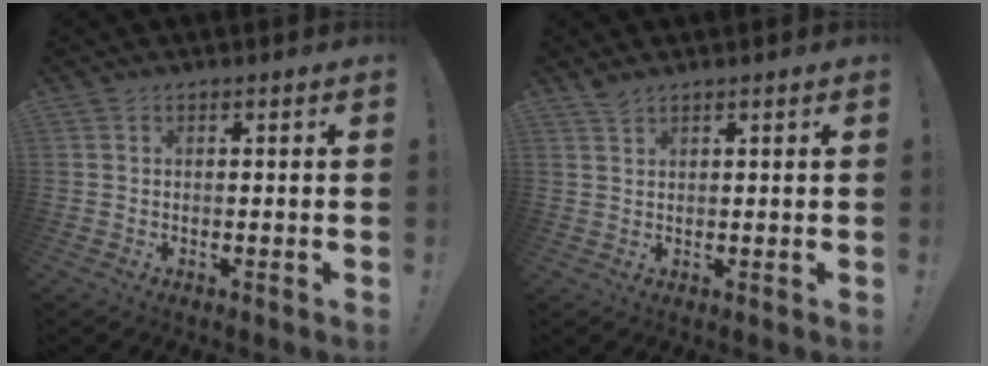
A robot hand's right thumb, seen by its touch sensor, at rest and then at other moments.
{"total": 1.9, "force": [1.7, 0.5, 0.8], "torque": [-0.023, -0.003, 0.033]}